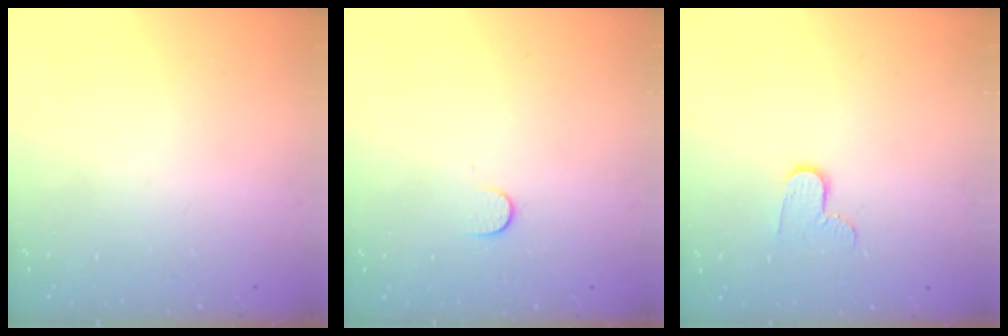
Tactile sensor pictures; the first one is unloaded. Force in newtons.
{"total": 5.0, "press": 5.0, "slide": 0.5}
{"total": 6.4, "press": 6.4, "slide": 0.5}